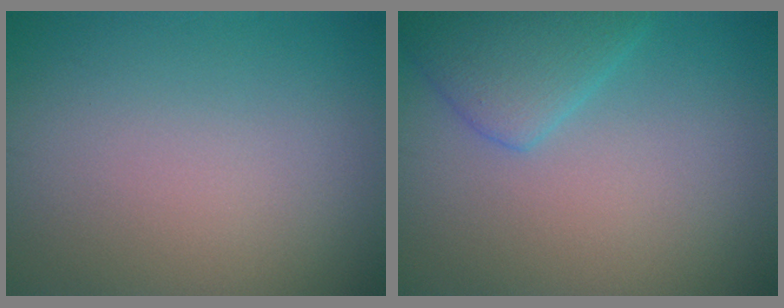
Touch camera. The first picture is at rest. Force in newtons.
{"total": 3.4, "press": 3.4, "slide": 0.1}